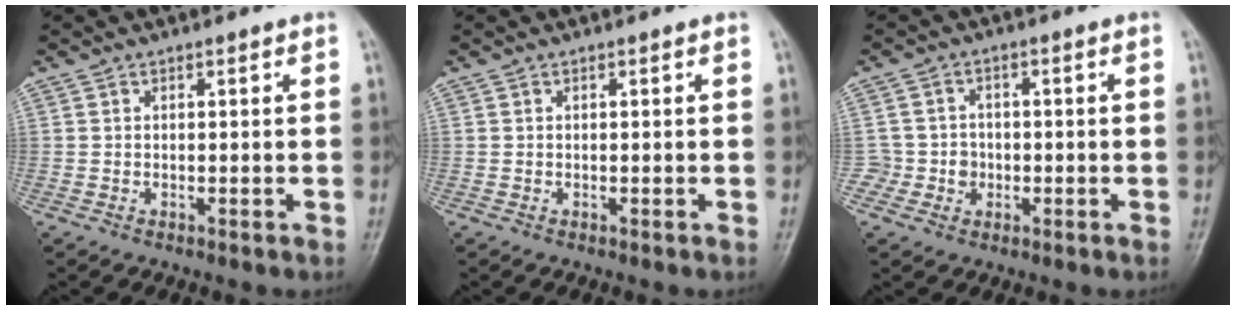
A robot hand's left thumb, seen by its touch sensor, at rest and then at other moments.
{"total": 0.0}
{"total": 4.1, "force": [-1.1, 4.0, 0.2], "torque": [0.033, 0.015, -0.024]}